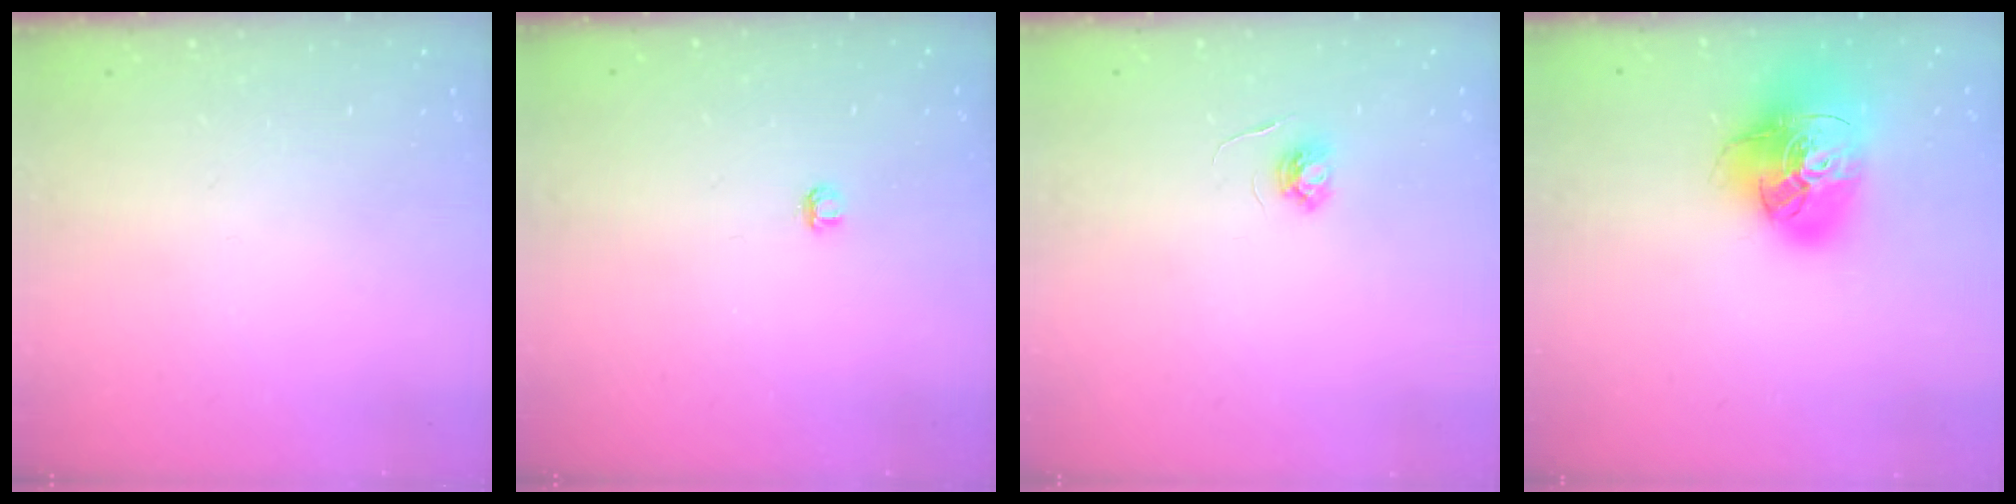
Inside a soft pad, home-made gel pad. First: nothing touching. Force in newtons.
{"total": 2.8, "press": 2.8, "slide": 0.3}
{"total": 3.8, "press": 3.8, "slide": 0.4}
{"total": 21.8, "press": 21.6, "slide": 2.6}